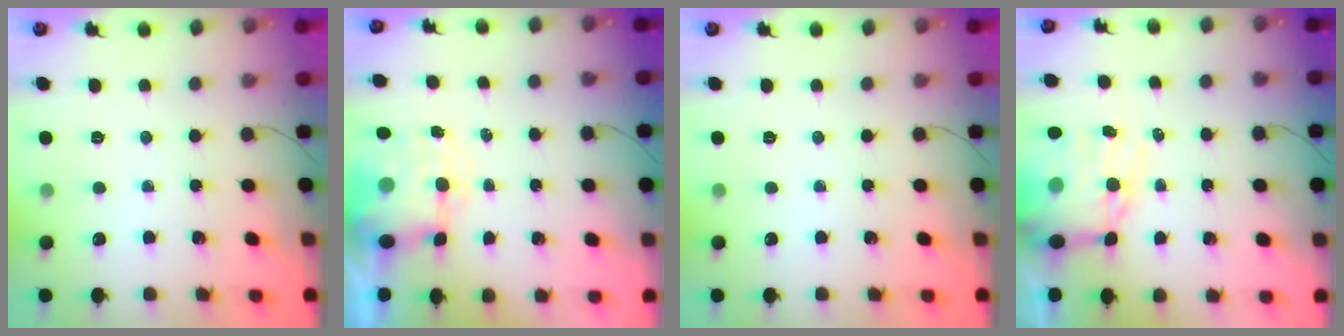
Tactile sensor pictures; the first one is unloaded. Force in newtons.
{"total": 7.7, "press": 7.5, "slide": 1.8}
{"total": 0.0}
{"total": 14.3, "press": 13.8, "slide": 3.7}